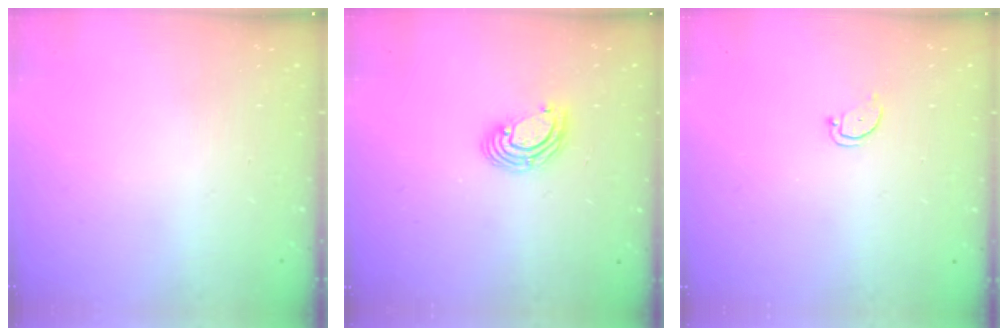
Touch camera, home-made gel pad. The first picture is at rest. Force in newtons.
{"total": 6.0, "press": 6.0, "slide": 0.4}
{"total": 2.0, "press": 2.0, "slide": 0.2}